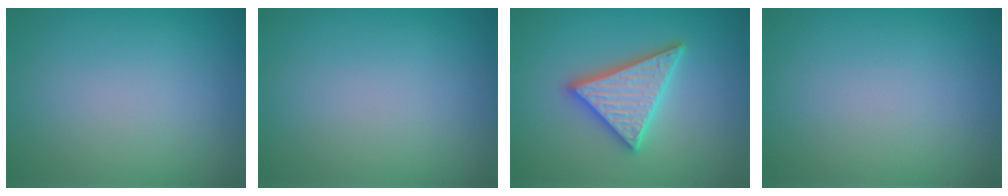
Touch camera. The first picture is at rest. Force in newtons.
{"total": 0.0}
{"total": 4.9, "press": 4.9, "slide": 0.7}
{"total": 0.0}